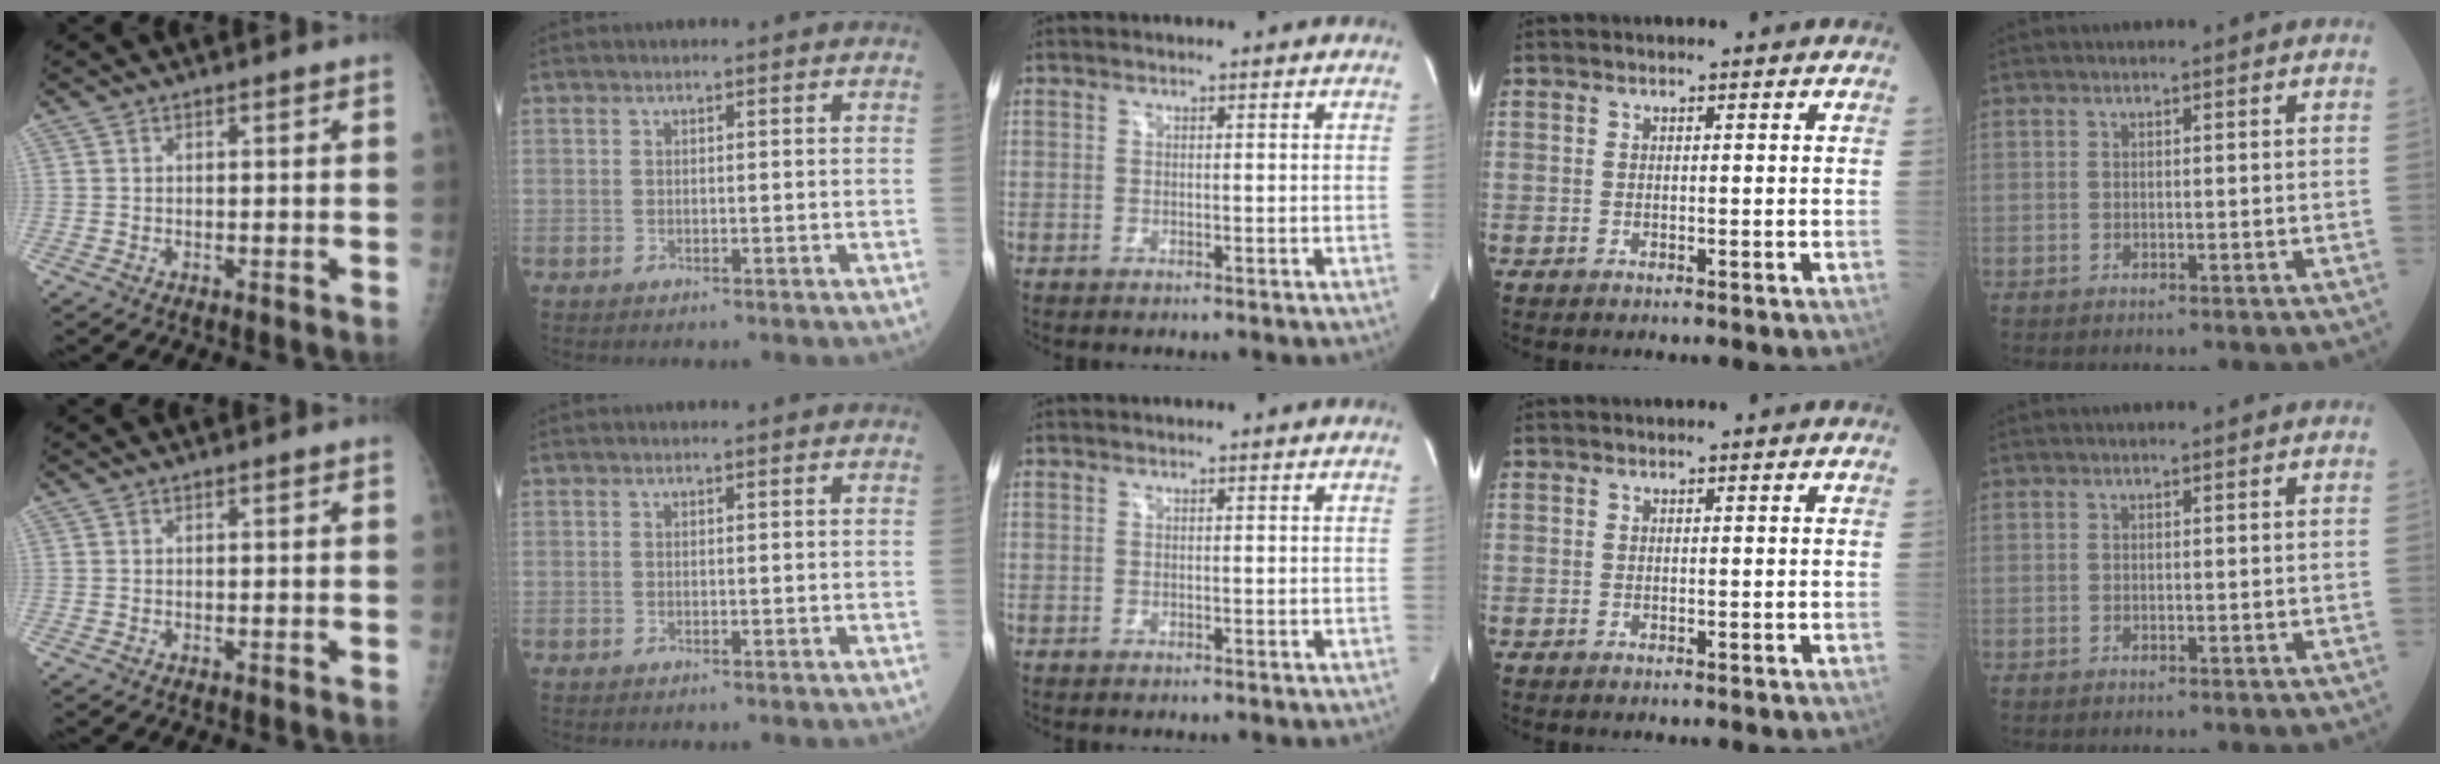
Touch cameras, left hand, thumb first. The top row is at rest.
{}